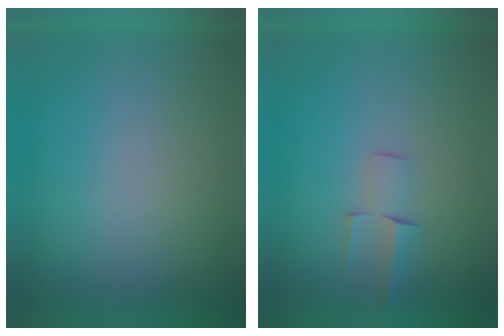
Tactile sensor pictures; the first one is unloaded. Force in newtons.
{"total": 2.1}